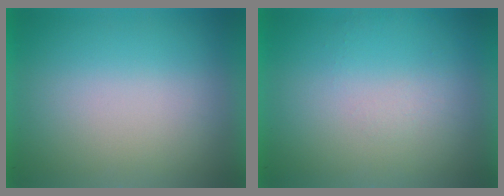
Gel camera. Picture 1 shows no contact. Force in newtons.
{"total": 1.0}